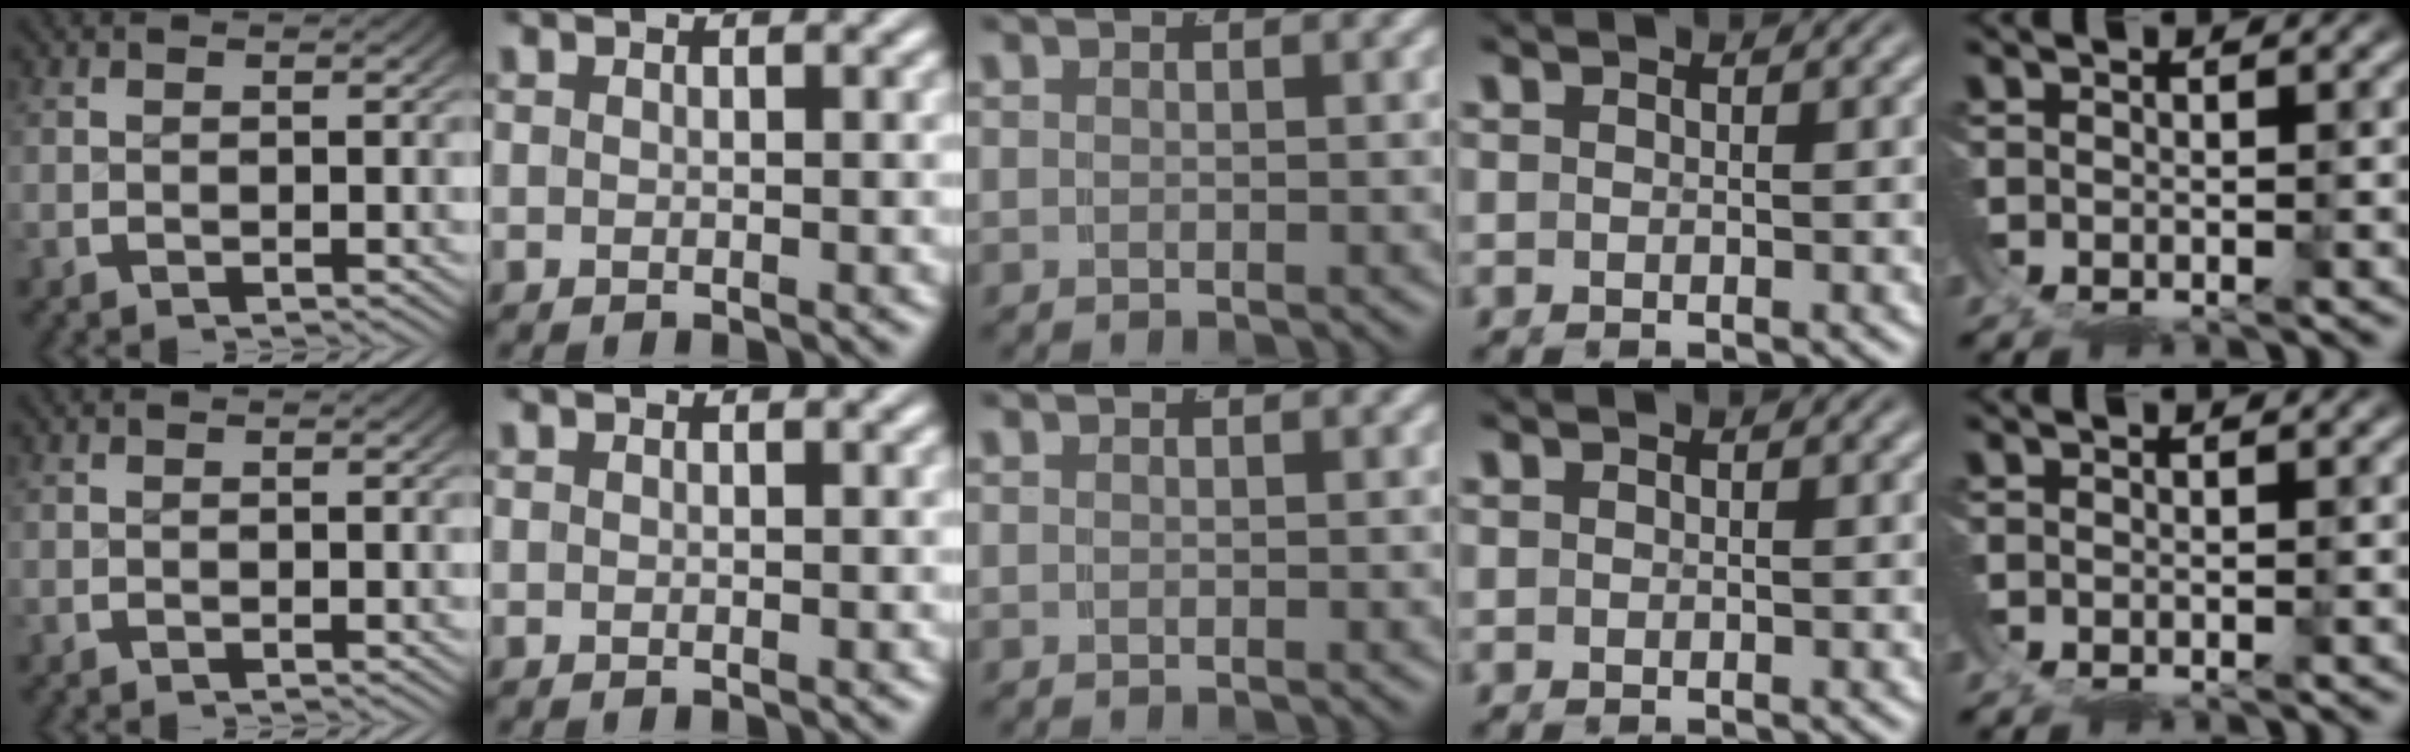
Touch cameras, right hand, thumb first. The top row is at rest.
{}